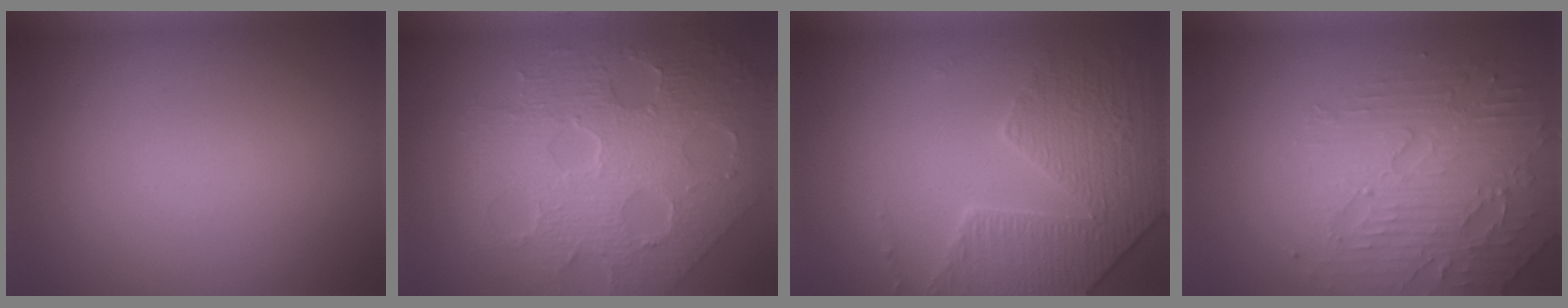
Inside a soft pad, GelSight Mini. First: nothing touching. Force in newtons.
{"total": 8.8, "press": 6.1, "slide": 6.4}
{"total": 3.9, "press": 3.8, "slide": 0.9}
{"total": 4.5, "press": 3.6, "slide": 2.7}